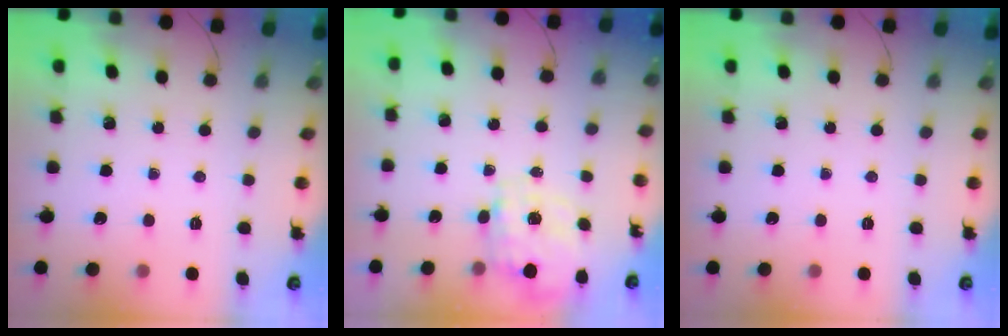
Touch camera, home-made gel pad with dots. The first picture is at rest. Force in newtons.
{"total": 2.7, "press": 2.5, "slide": 1.0}
{"total": 0.0}